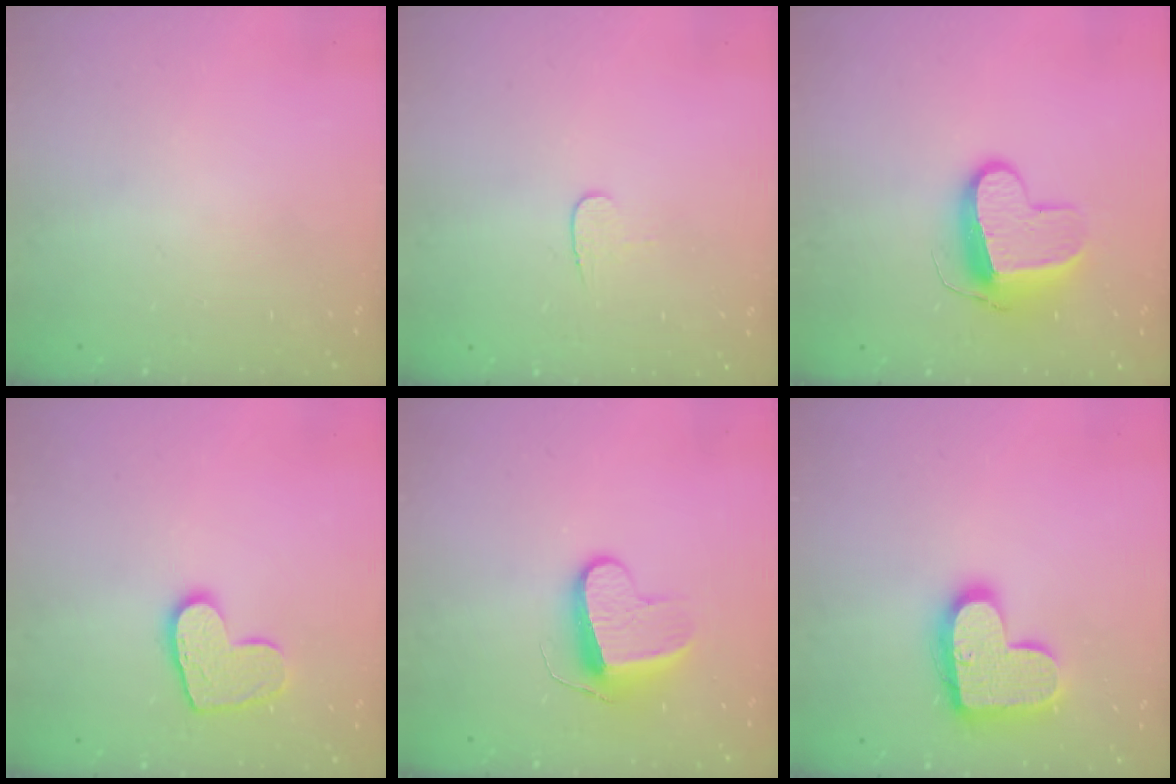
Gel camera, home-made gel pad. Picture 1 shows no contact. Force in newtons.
{"total": 4.0, "press": 4.0, "slide": 0.4}
{"total": 11.7, "press": 11.7, "slide": 0.9}
{"total": 10.6, "press": 10.6, "slide": 0.8}
{"total": 9.2, "press": 9.2, "slide": 0.2}
{"total": 17.1, "press": 17.1, "slide": 1.0}